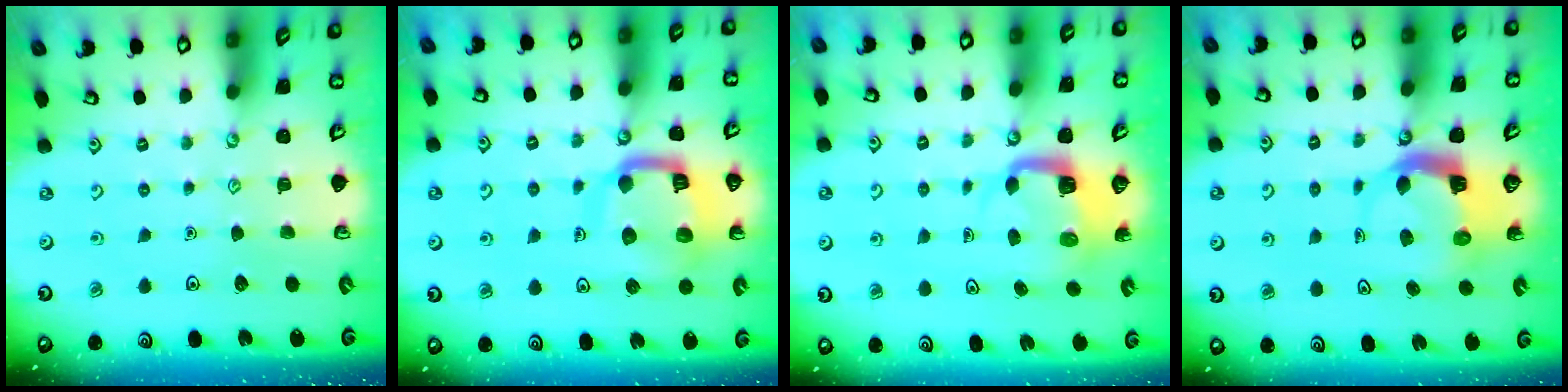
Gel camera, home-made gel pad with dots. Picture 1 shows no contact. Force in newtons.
{"total": 13.4, "press": 13.3, "slide": 1.6}
{"total": 4.9, "press": 4.9, "slide": 0.4}
{"total": 5.2, "press": 5.1, "slide": 0.6}